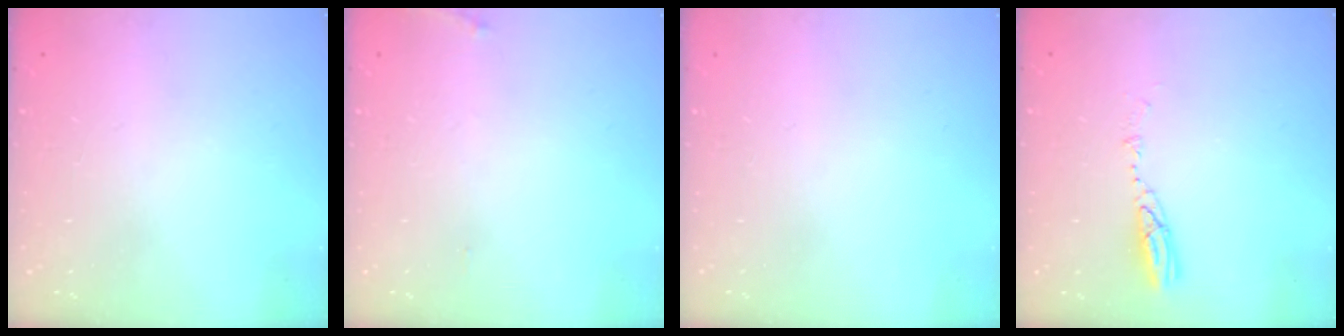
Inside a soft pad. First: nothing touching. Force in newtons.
{"total": 5.2, "press": 4.9, "slide": 1.8}
{"total": 0.0}
{"total": 4.3, "press": 4.3, "slide": 0.4}